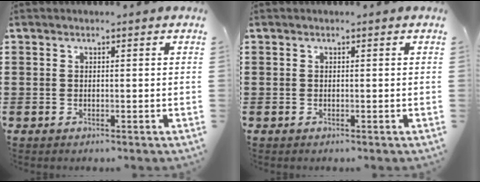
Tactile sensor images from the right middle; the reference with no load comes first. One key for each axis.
{"total": 0.0}